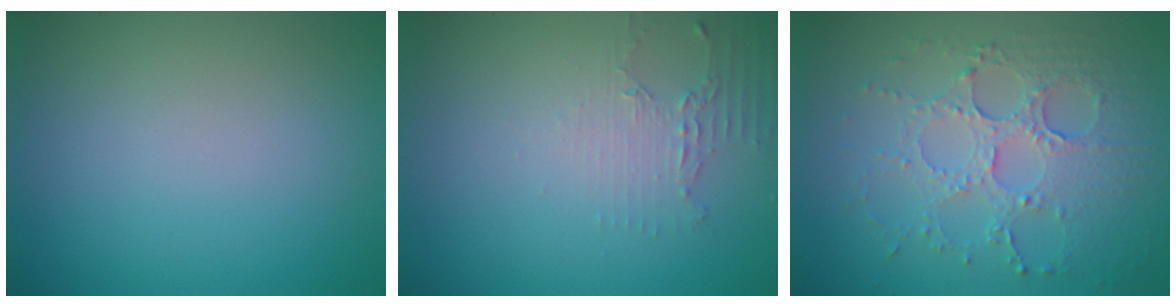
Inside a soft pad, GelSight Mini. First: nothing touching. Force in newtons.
{"total": 2.0, "press": 1.5, "slide": 1.3}
{"total": 5.4, "press": 3.8, "slide": 3.9}